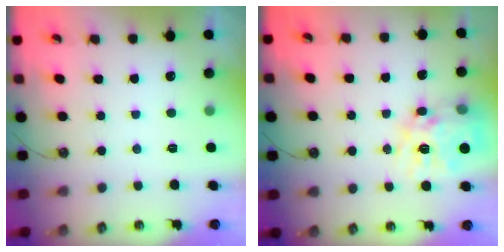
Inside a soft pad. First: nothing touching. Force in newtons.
{"total": 15.5, "press": 15.4, "slide": 1.3}